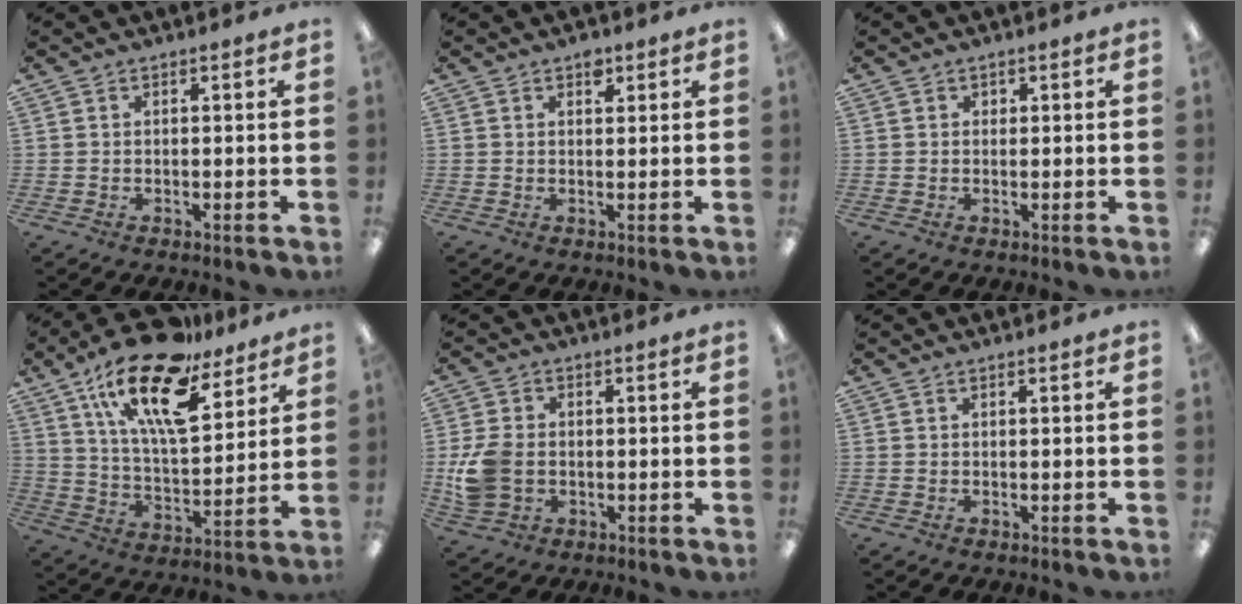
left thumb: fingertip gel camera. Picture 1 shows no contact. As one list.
[{"total": 2.5, "force": [1.4, 1.5, 1.3], "torque": [-0.004, -0.007, 0.020]}, {"total": 0.7, "force": [0.4, 0.6, 0.0], "torque": [0.000, 0.001, 0.006]}, {"total": 21.4, "force": [14.0, 8.4, 13.8], "torque": [-0.226, -0.082, 0.242]}, {"total": 8.8, "force": [-1.2, 6.8, 5.4], "torque": [-0.116, 0.010, -0.019]}, {"total": 0.0}]